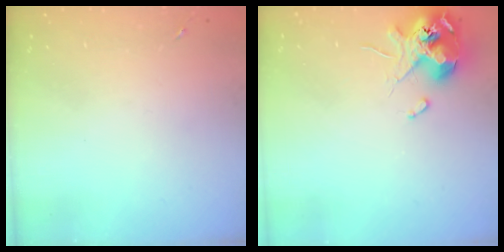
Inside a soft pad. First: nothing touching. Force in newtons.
{"total": 12.1, "press": 11.9, "slide": 1.8}